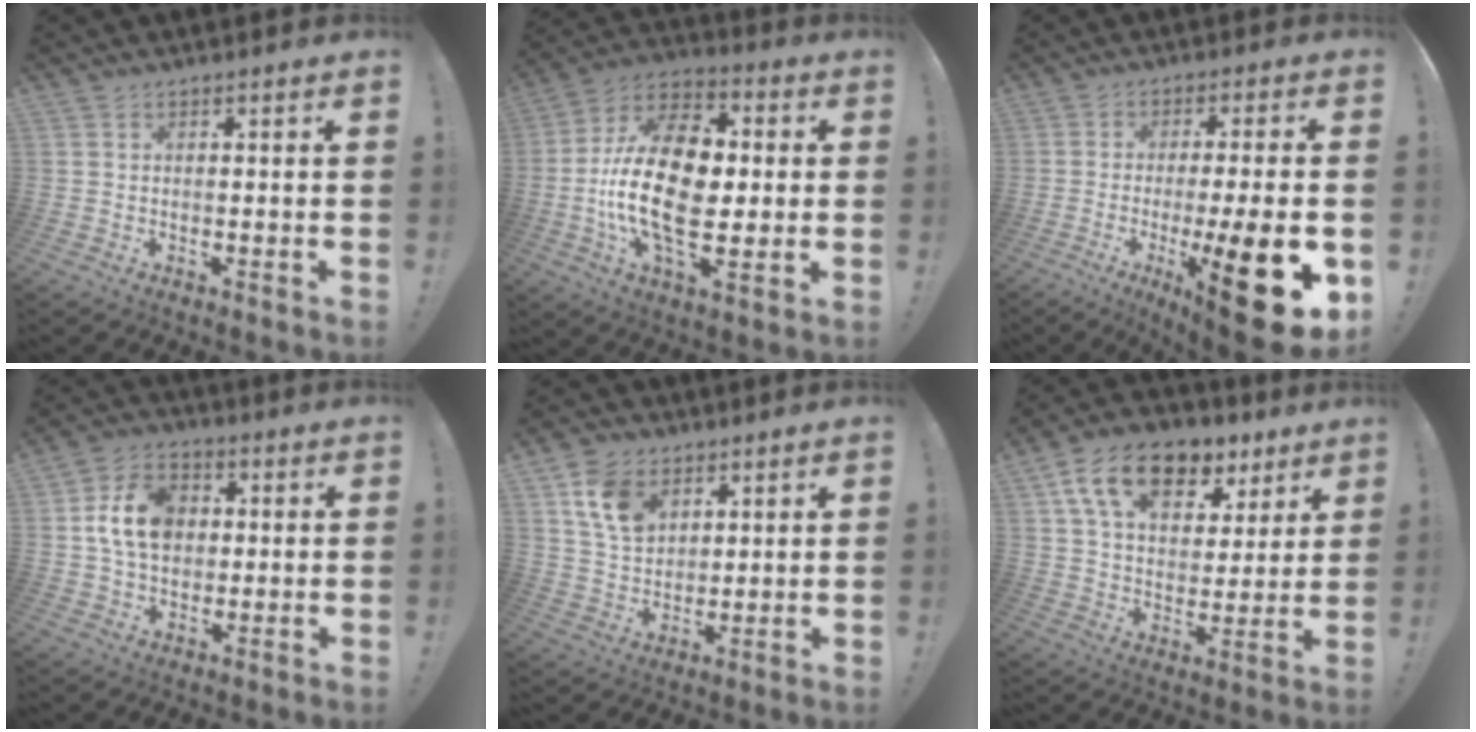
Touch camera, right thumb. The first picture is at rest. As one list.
[{"total": 23.8, "force": [-2.0, 13.1, 19.8], "torque": [-0.374, 0.009, -0.031]}, {"total": 20.4, "force": [-6.8, 3.8, 18.8], "torque": [-0.270, 0.024, -0.094]}, {"total": 12.6, "force": [1.7, 9.5, 8.1], "torque": [-0.130, 0.007, 0.033]}, {"total": 12.0, "force": [6.4, 8.2, 5.8], "torque": [-0.098, -0.019, 0.127]}, {"total": 16.8, "force": [9.3, 10.2, 9.6], "torque": [-0.161, -0.042, 0.169]}]